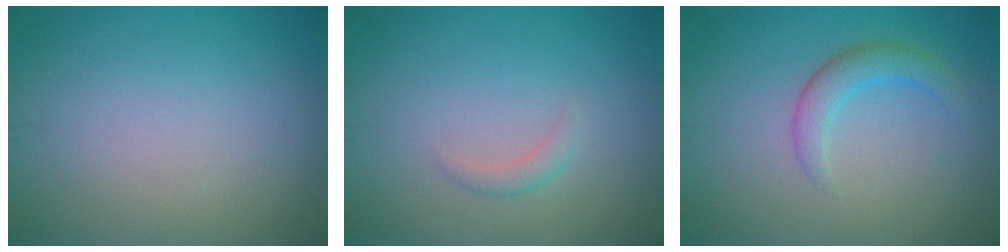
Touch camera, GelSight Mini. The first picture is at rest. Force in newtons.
{"total": 1.1, "press": 1.1, "slide": 0.1}
{"total": 2.5, "press": 2.5, "slide": 0.0}